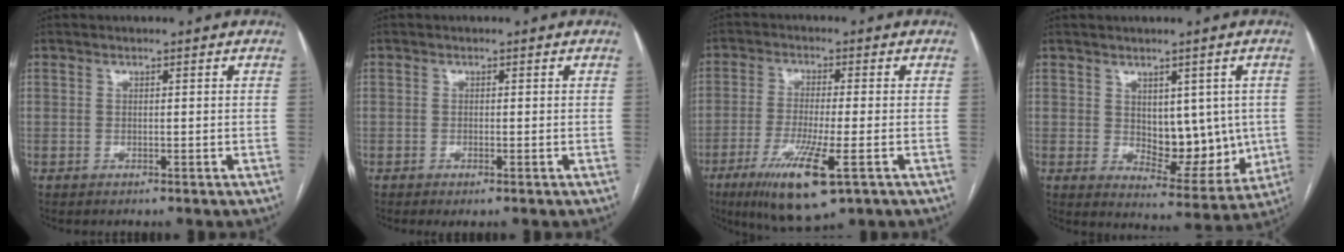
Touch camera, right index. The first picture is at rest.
{"total": 1.1, "force": [-0.6, 0.1, 0.9], "torque": [-0.015, -0.003, -0.009]}
{"total": 11.6, "force": [-5.5, 1.5, 10.1], "torque": [-0.189, -0.034, -0.090]}
{"total": 10.0, "force": [0.5, 5.7, 8.2], "torque": [-0.098, -0.004, 0.029]}